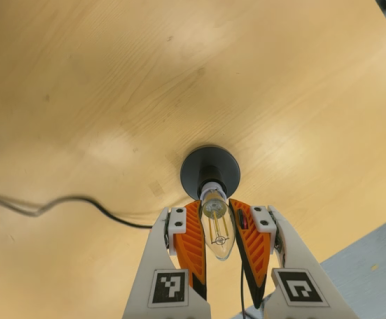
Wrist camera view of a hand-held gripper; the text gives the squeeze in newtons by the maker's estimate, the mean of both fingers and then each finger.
{"total": 20.9, "left": 20.6, "right": 21.3}